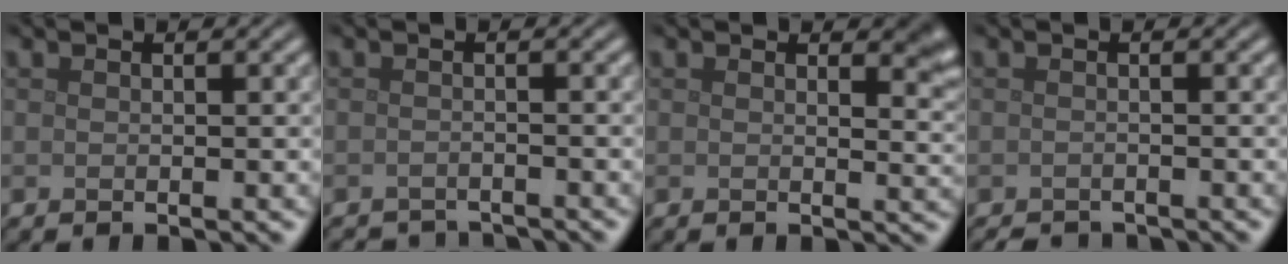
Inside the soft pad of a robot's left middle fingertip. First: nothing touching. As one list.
[{"total": 2.8, "force": [-2.8, 0.2, 0.1], "torque": [0.001, -0.007, -0.042]}, {"total": 2.2, "force": [1.3, 0.8, 1.5], "torque": [-0.017, -0.007, 0.020]}, {"total": 2.1, "force": [-2.1, 0.3, 0.3], "torque": [-0.002, -0.008, -0.032]}]